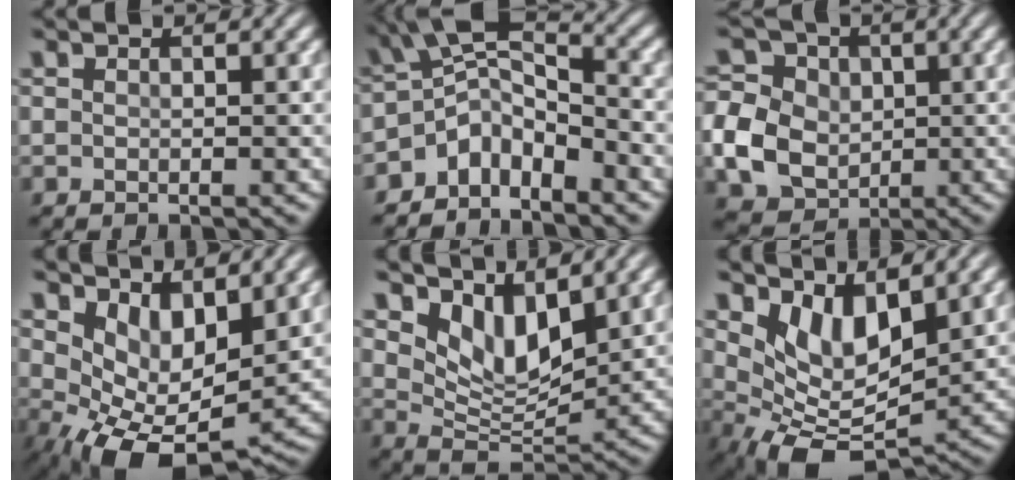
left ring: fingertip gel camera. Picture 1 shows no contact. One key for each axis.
{"total": 5.5, "fx": -3.4, "fy": 2.7, "fz": 3.3, "tx": -0.048, "ty": 0.005, "tz": -0.076}
{"total": 7.1, "fx": -0.8, "fy": 6.1, "fz": 3.5, "tx": -0.081, "ty": 0.006, "tz": -0.025}
{"total": 7.2, "fx": 1.3, "fy": 4.1, "fz": 5.8, "tx": -0.102, "ty": -0.024, "tz": 0.032}
{"total": 5.4, "fx": 3.5, "fy": 2.4, "fz": 3.3, "tx": -0.072, "ty": -0.016, "tz": 0.061}
{"total": 6.2, "fx": 2.1, "fy": 3.2, "fz": 4.9, "tx": -0.091, "ty": -0.021, "tz": 0.047}